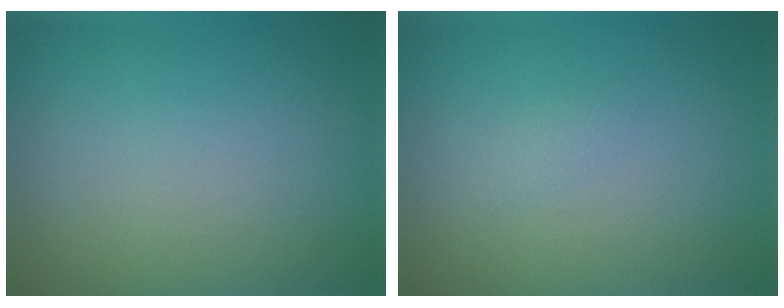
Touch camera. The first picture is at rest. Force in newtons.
{"total": 0.5, "press": 0.5, "slide": 0.1}